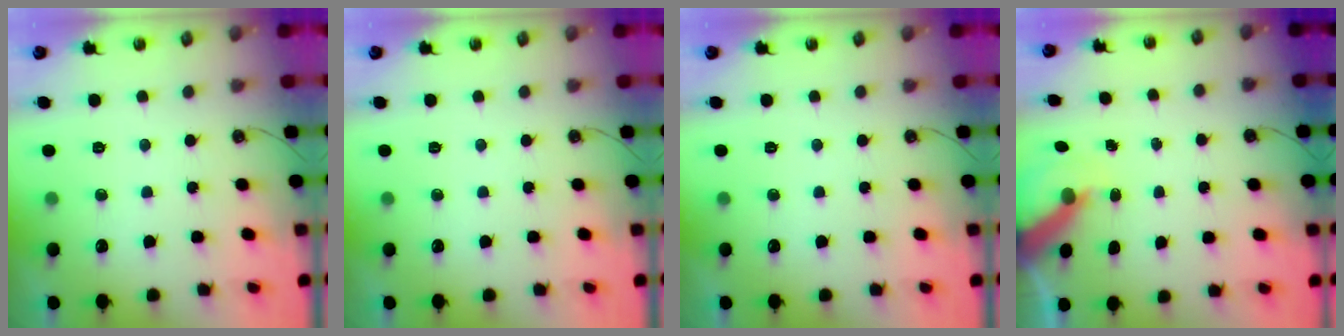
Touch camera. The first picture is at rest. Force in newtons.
{"total": 0.0}
{"total": 0.0}
{"total": 6.4, "press": 6.4, "slide": 0.3}